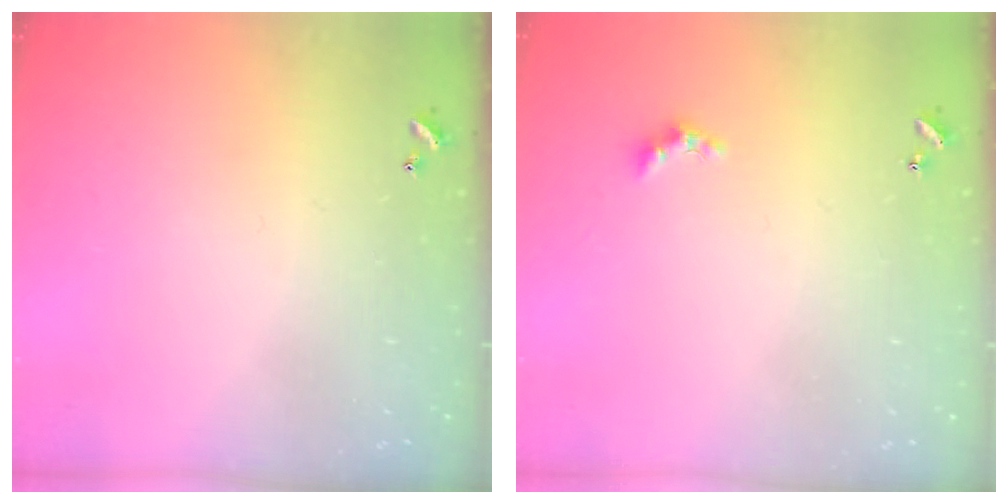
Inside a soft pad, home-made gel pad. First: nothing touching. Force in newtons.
{"total": 1.7, "press": 1.6, "slide": 0.5}